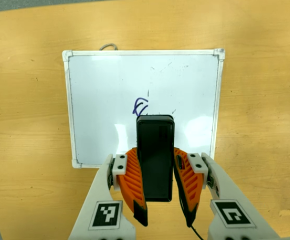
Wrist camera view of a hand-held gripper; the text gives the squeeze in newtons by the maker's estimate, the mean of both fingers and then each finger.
{"total": 8.9, "left": 6.5, "right": 11.3}